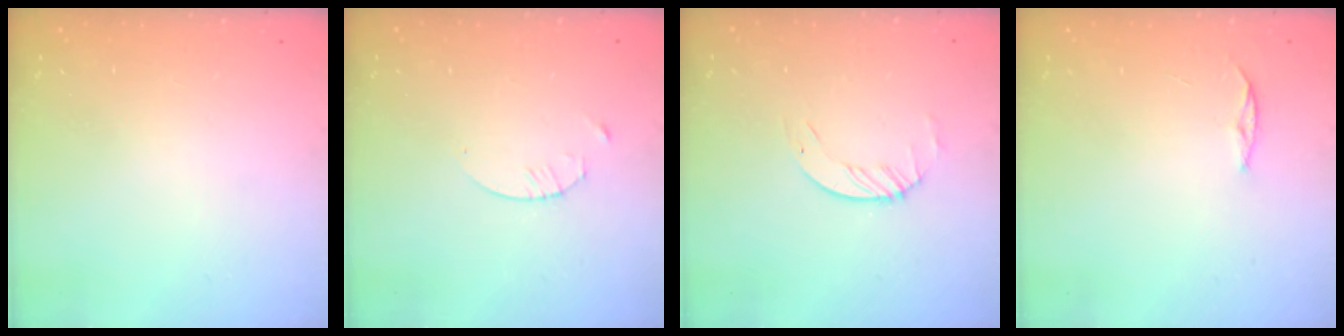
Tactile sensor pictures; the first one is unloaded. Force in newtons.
{"total": 1.7, "press": 1.6, "slide": 0.2}
{"total": 1.6, "press": 1.6, "slide": 0.2}
{"total": 3.3, "press": 3.3, "slide": 0.4}